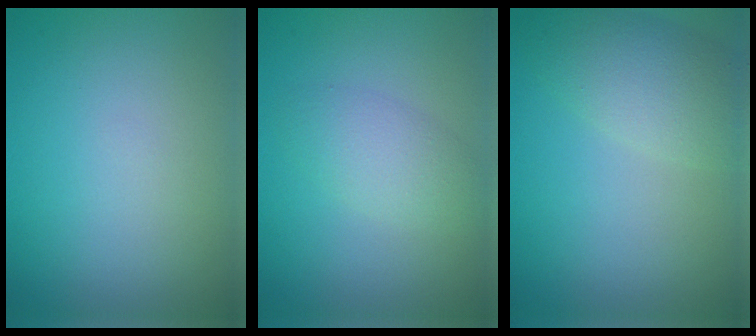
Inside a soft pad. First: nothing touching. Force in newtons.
{"total": 2.7, "press": 2.7, "slide": 0.0}
{"total": 4.3, "press": 4.3, "slide": 0.3}